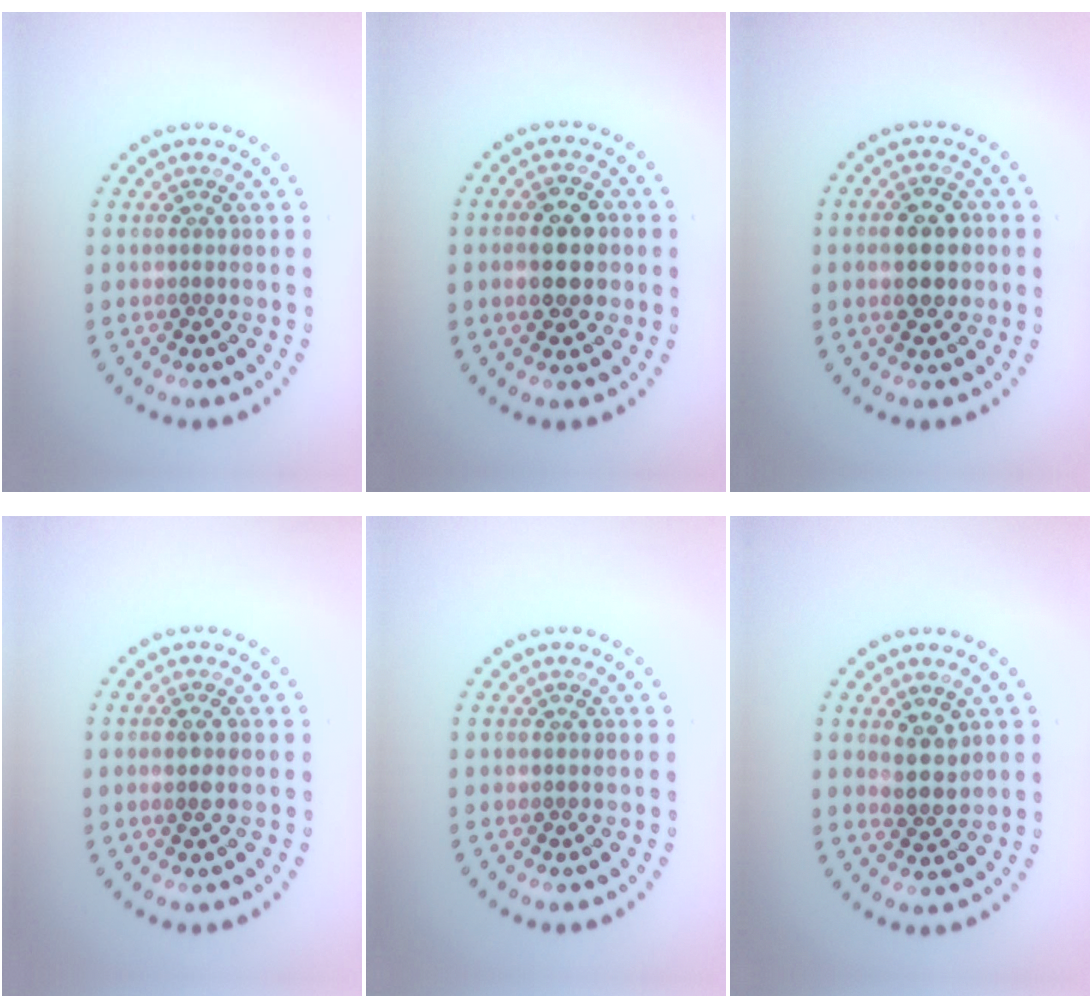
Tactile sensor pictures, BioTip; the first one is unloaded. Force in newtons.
{"total": 4.5, "press": 4.5, "slide": 0.2}
{"total": 4.3, "press": 4.3, "slide": 0.4}
{"total": 1.0, "press": 0.7, "slide": 0.7}
{"total": 0.0}
{"total": 2.3, "press": 2.1, "slide": 0.9}